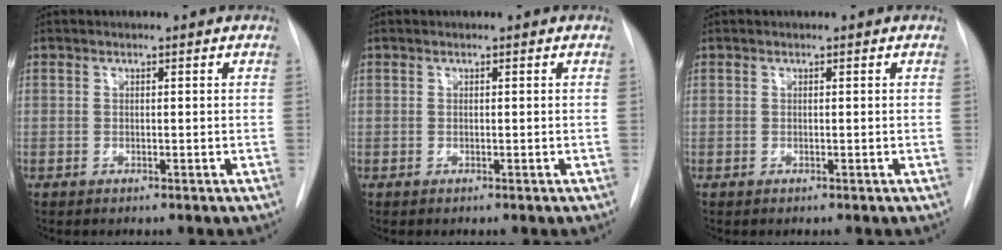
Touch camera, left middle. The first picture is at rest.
{"total": 0.0}
{"total": 0.0}